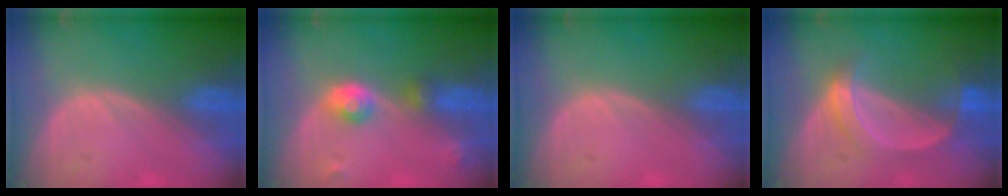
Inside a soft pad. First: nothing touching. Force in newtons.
{"total": 4.2, "press": 4.1, "slide": 1.0}
{"total": 0.0}
{"total": 5.3, "press": 5.2, "slide": 1.2}